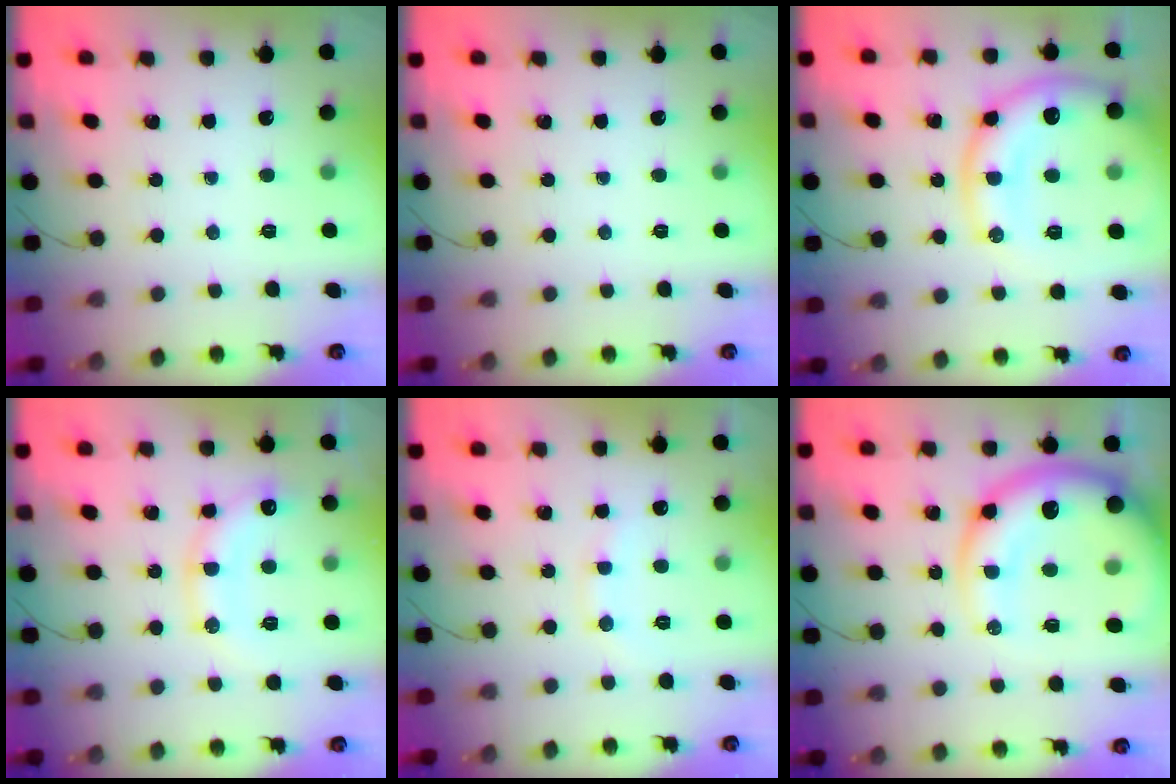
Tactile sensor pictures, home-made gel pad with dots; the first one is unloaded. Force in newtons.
{"total": 0.0}
{"total": 17.6, "press": 17.5, "slide": 2.1}
{"total": 13.3, "press": 13.3, "slide": 0.9}
{"total": 8.4, "press": 8.2, "slide": 1.7}
{"total": 19.0, "press": 18.5, "slide": 4.3}